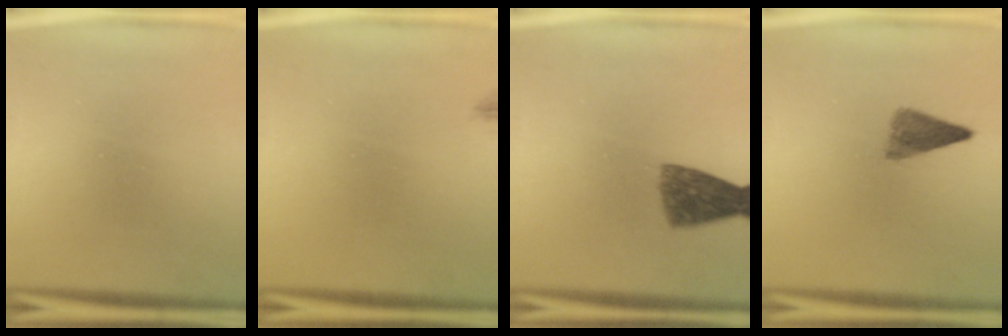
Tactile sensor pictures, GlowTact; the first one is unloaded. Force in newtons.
{"total": 0.7}
{"total": 6.9}
{"total": 3.5}